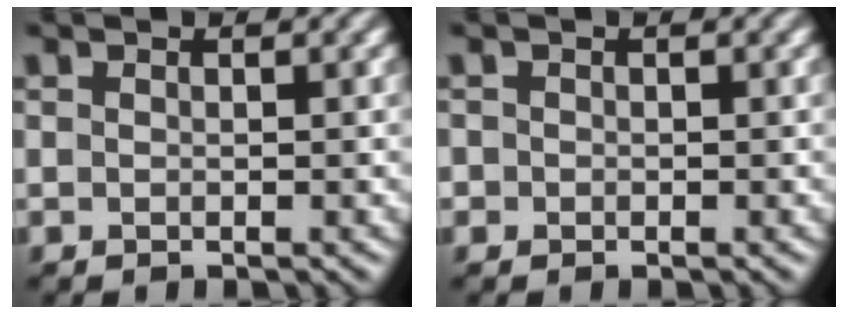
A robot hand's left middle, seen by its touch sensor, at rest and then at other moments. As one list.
[{"total": 0.7, "force": [-0.4, -0.2, -0.5], "torque": [0.000, 0.004, 0.002]}]